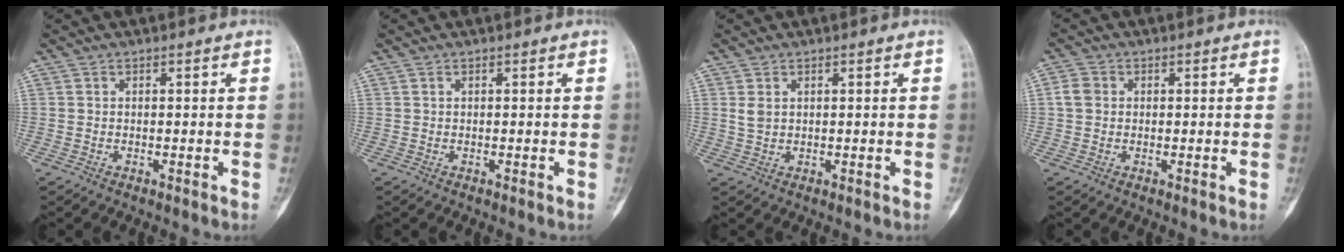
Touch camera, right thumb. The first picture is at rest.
{"total": 0.0}
{"total": 1.9, "force": [0.7, 1.2, 1.3], "torque": [-0.027, 0.002, 0.020]}
{"total": 3.0, "force": [0.3, 2.5, 1.6], "torque": [-0.026, 0.006, 0.003]}